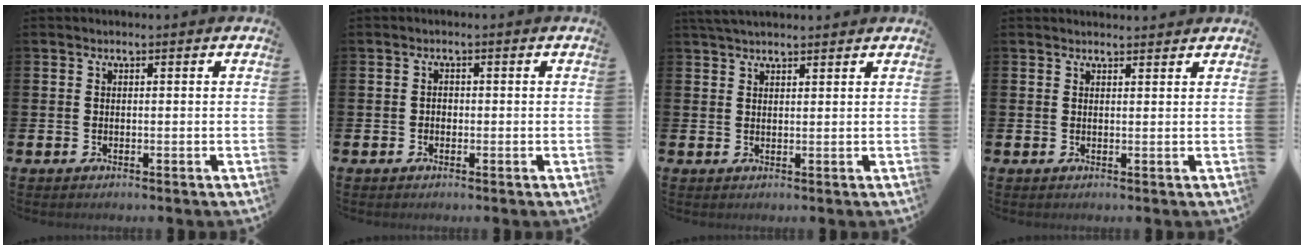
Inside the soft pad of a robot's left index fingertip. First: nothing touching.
{"total": 0.9, "force": [-0.4, 0.8, 0.3], "torque": [-0.002, 0.002, -0.010]}
{"total": 2.7, "force": [2.5, 0.6, 0.9], "torque": [-0.015, -0.004, 0.045]}
{"total": 1.3, "force": [1.3, 0.2, 0.0], "torque": [0.013, -0.007, 0.021]}